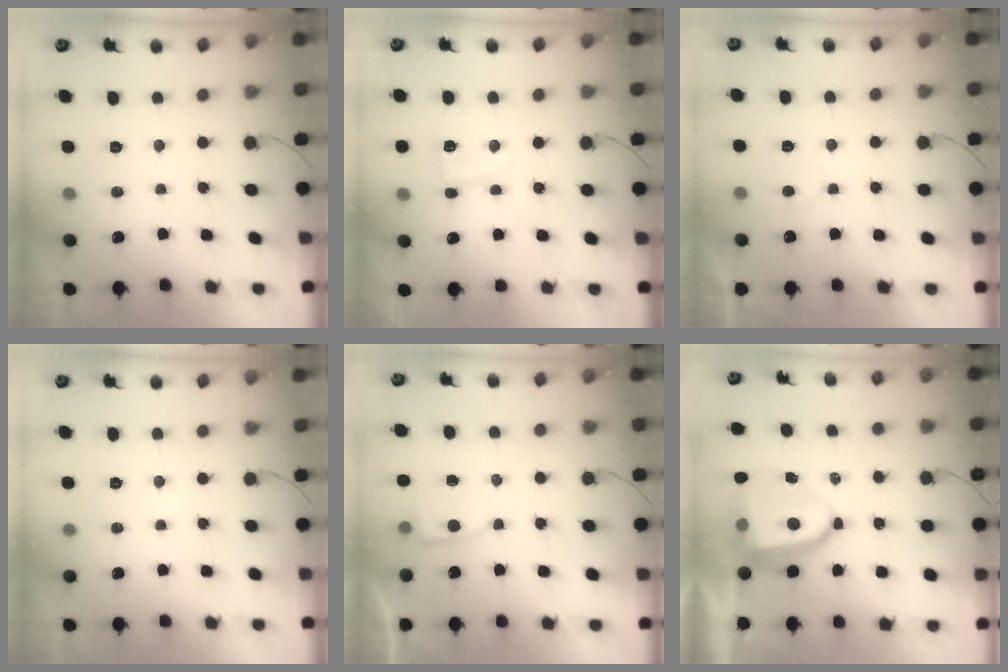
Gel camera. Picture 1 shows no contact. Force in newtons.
{"total": 3.4, "press": 3.4, "slide": 0.4}
{"total": 3.4, "press": 3.3, "slide": 0.4}
{"total": 0.0}
{"total": 3.2, "press": 3.2, "slide": 0.2}
{"total": 8.4, "press": 8.3, "slide": 1.1}